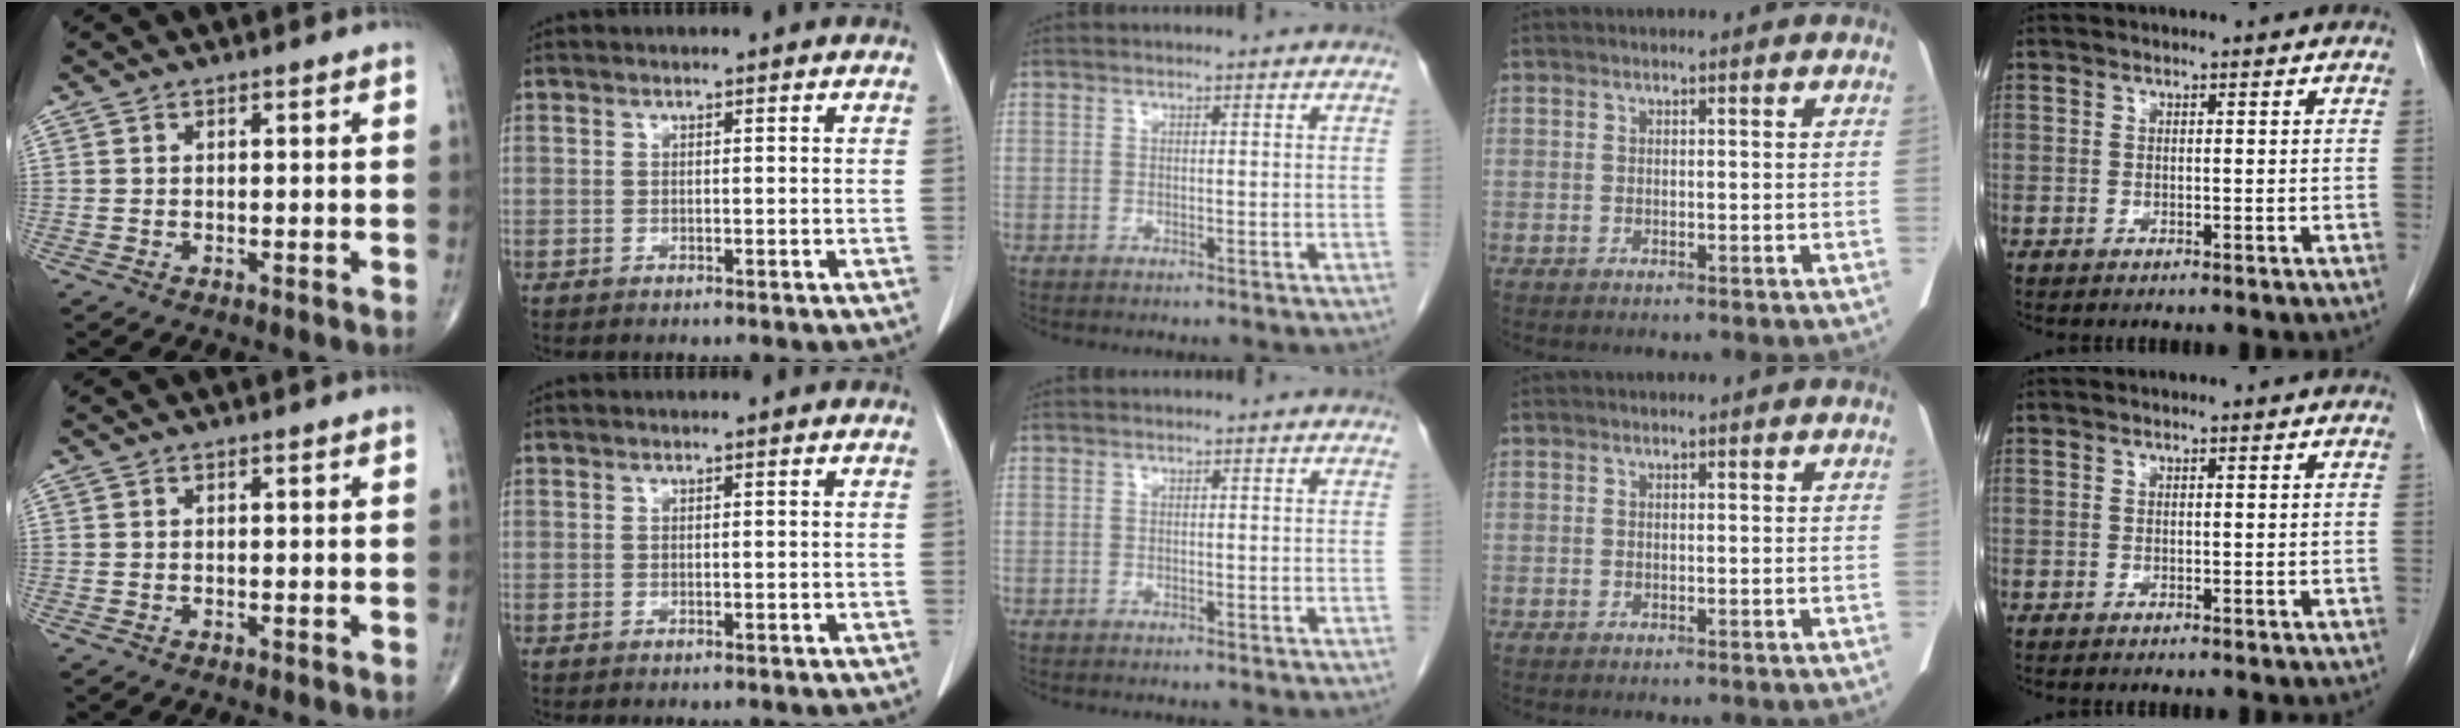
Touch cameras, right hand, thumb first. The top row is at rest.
{}